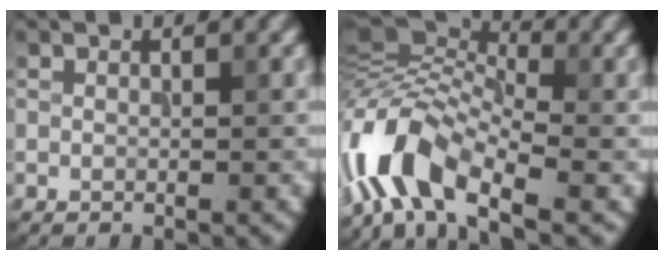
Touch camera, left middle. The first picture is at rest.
{"total": 9.2, "force": [-4.2, 4.2, 7.0], "torque": [-0.128, 0.021, -0.100]}